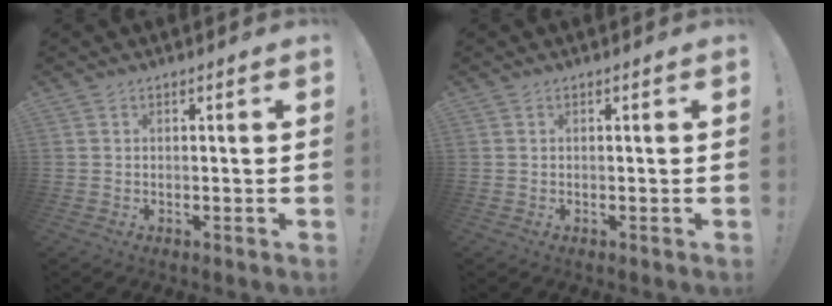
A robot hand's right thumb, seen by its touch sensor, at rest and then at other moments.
{"total": 0.0}